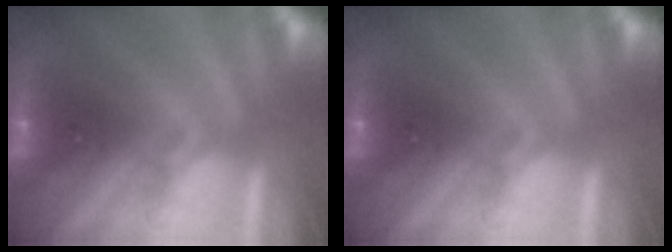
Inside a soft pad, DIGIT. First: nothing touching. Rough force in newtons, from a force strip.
{"total": 0.0}